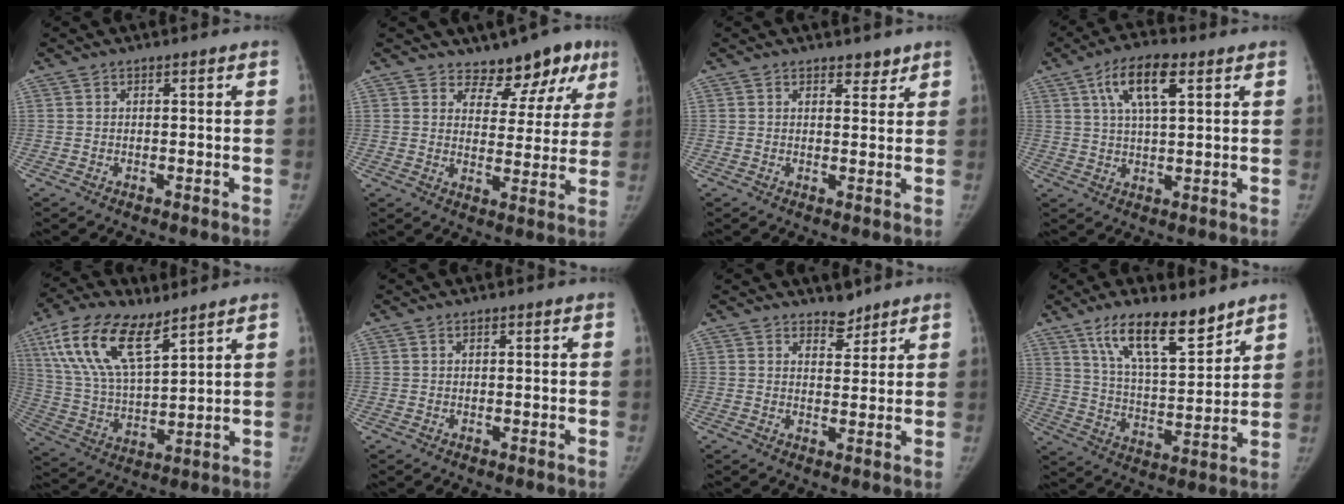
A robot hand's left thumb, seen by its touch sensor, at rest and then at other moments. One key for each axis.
{"total": 9.7, "fx": 7.1, "fy": 5.4, "fz": 3.9, "tx": -0.003, "ty": -0.044, "tz": 0.087}
{"total": 2.4, "fx": 1.9, "fy": 1.2, "fz": 0.9, "tx": 0.004, "ty": -0.013, "tz": 0.025}
{"total": 9.8, "fx": 4.2, "fy": 3.6, "fz": 8.0, "tx": -0.144, "ty": -0.002, "tz": 0.075}
{"total": 17.3, "fx": 9.9, "fy": 7.1, "fz": 12.3, "tx": -0.230, "ty": -0.030, "tz": 0.193}
{"total": 0.6, "fx": 0.3, "fy": 0.3, "fz": 0.4, "tx": -0.009, "ty": 0.002, "tz": 0.004}
{"total": 3.3, "fx": 2.8, "fy": 1.5, "fz": 0.6, "tx": 0.011, "ty": -0.023, "tz": 0.044}
{"total": 15.2, "fx": 10.5, "fy": 4.9, "fz": 9.8, "tx": -0.142, "ty": -0.062, "tz": 0.193}